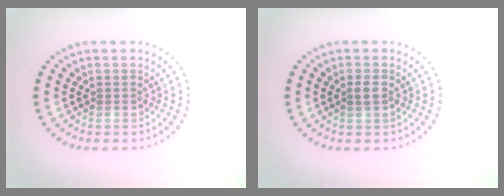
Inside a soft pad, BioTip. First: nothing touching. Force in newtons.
{"total": 1.1, "press": 1.0, "slide": 0.5}